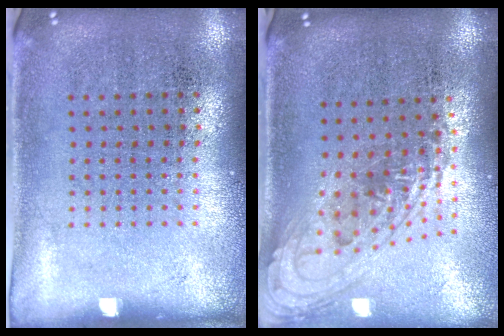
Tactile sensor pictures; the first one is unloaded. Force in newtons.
{"total": 1.5, "press": 1.3, "slide": 0.7}